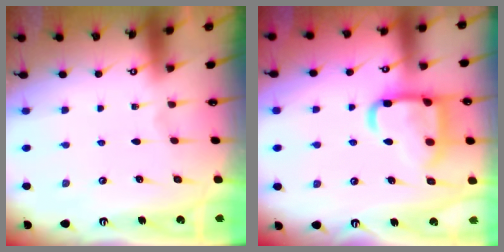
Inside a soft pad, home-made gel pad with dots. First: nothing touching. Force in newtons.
{"total": 17.5, "press": 17.4, "slide": 1.6}